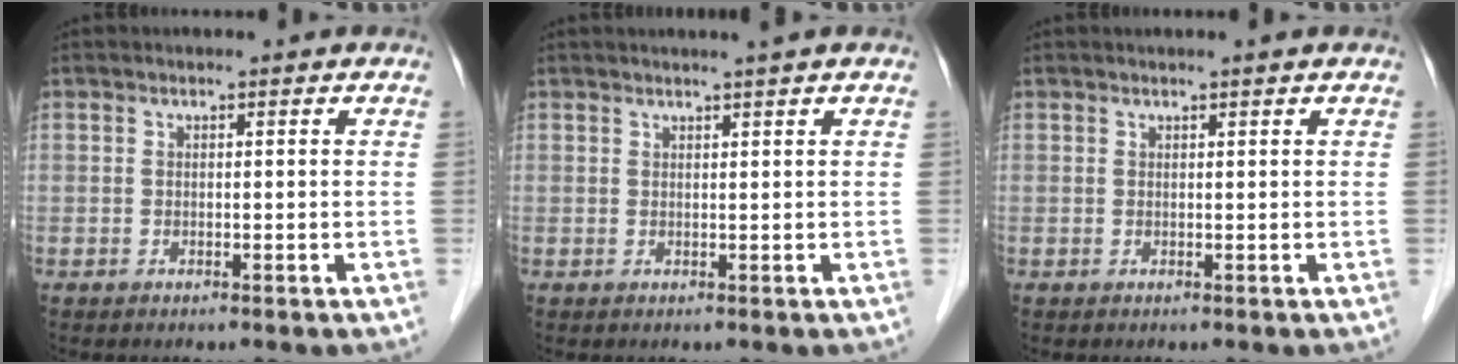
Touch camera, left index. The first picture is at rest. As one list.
[{"total": 1.7, "force": [1.3, -0.5, 1.0], "torque": [-0.015, 0.000, 0.025]}, {"total": 0.5, "force": [0.3, -0.1, 0.3], "torque": [-0.013, -0.004, 0.012]}]